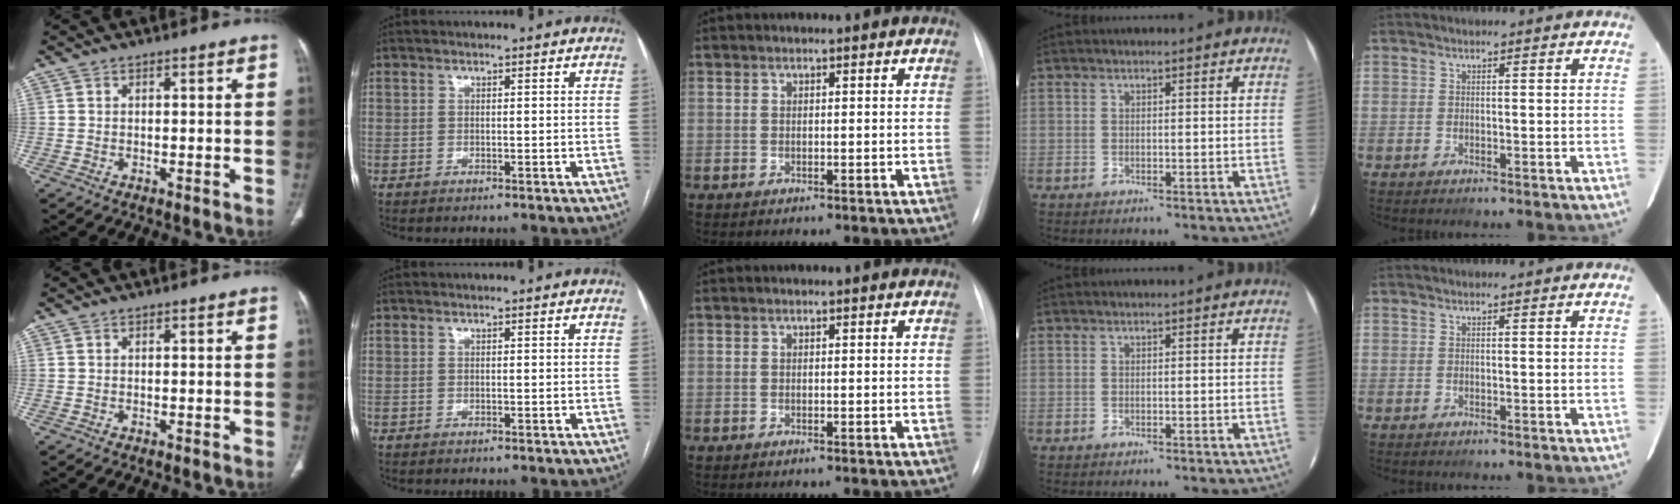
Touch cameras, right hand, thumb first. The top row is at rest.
{}